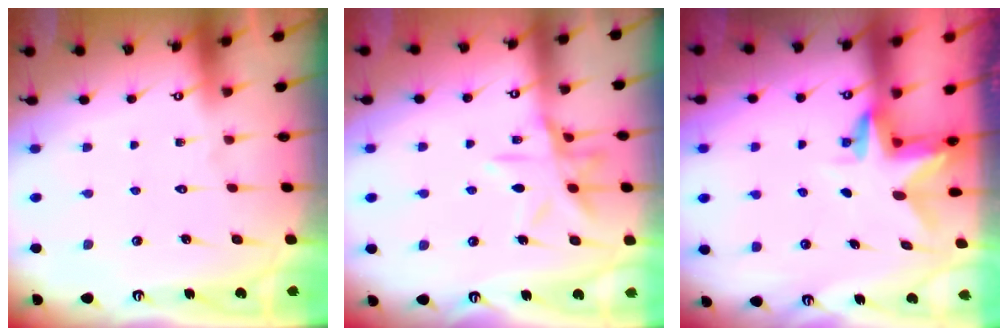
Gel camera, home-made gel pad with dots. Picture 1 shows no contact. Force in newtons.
{"total": 12.7, "press": 12.7, "slide": 0.8}
{"total": 3.1, "press": 3.1, "slide": 0.3}